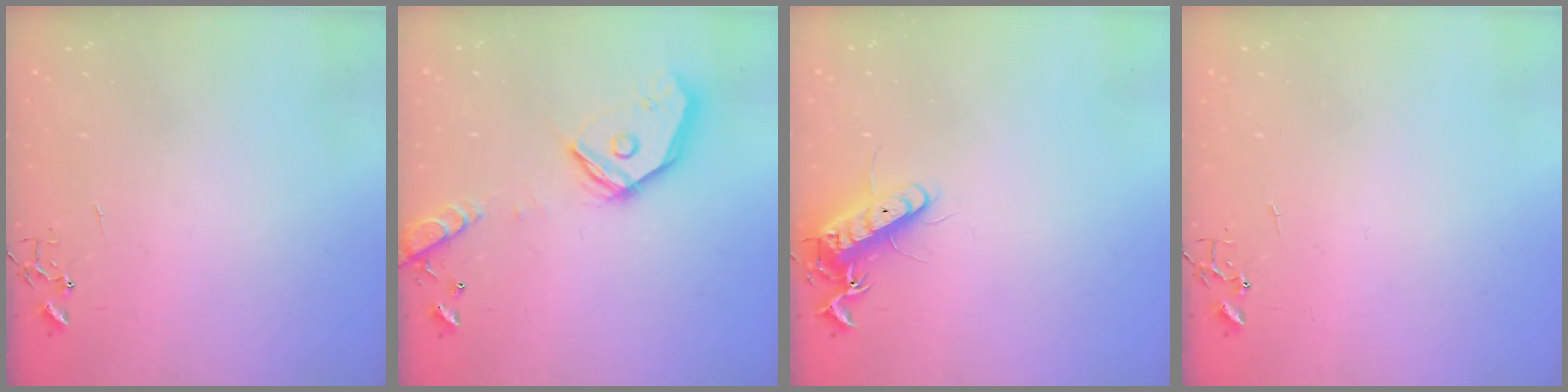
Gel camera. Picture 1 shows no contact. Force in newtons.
{"total": 17.6, "press": 17.4, "slide": 2.7}
{"total": 12.7, "press": 12.6, "slide": 1.5}
{"total": 0.0}